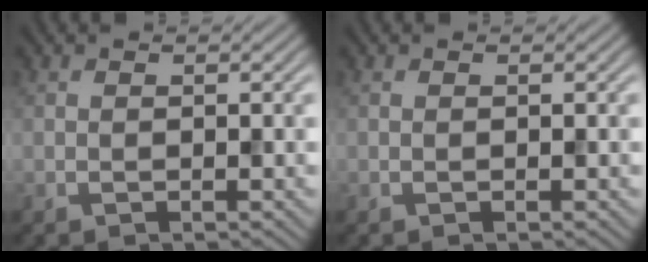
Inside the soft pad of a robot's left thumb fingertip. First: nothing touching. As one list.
[{"total": 0.0}]